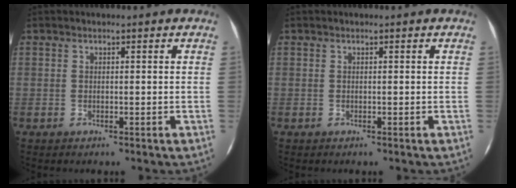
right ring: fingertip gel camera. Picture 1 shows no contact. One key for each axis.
{"total": 0.0}